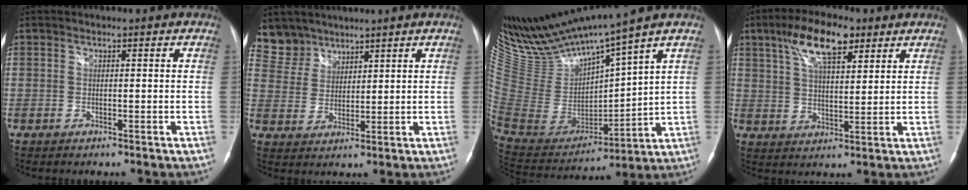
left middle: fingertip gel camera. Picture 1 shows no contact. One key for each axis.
{"total": 5.7, "fx": 4.8, "fy": 3.0, "fz": -0.6, "tx": 0.014, "ty": 0.005, "tz": 0.103}
{"total": 16.4, "fx": 14.6, "fy": -0.8, "fz": 7.3, "tx": -0.154, "ty": -0.025, "tz": 0.300}
{"total": 10.7, "fx": 6.2, "fy": 3.7, "fz": 7.9, "tx": -0.150, "ty": 0.019, "tz": 0.110}